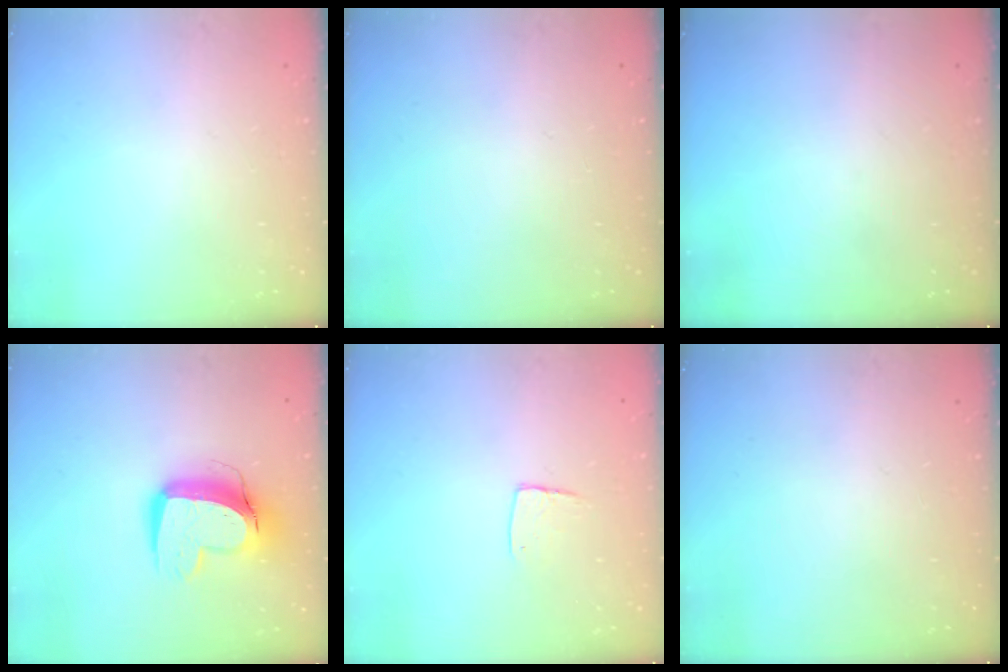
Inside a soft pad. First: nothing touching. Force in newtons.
{"total": 0.0}
{"total": 0.0}
{"total": 14.0, "press": 14.0, "slide": 1.5}
{"total": 5.9, "press": 5.9, "slide": 0.4}
{"total": 0.0}